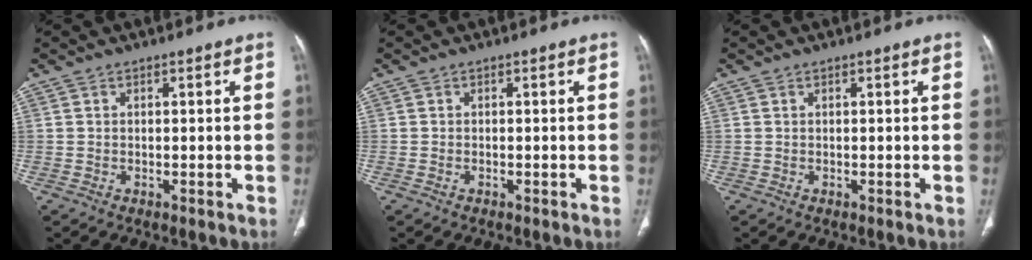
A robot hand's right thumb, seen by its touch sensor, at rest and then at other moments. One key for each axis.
{"total": 0.0}
{"total": 0.0}